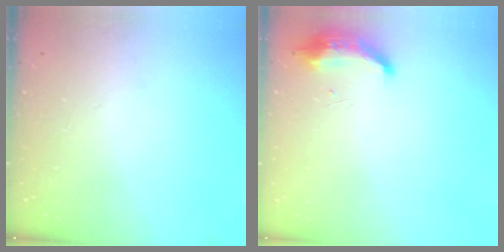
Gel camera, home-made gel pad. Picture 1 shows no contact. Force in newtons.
{"total": 8.5, "press": 8.4, "slide": 1.6}